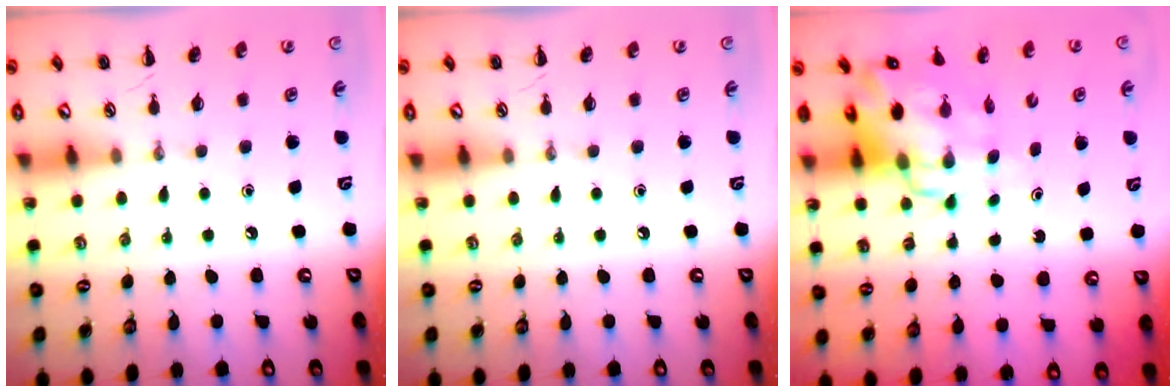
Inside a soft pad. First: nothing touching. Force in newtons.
{"total": 0.0}
{"total": 10.8, "press": 10.4, "slide": 2.8}